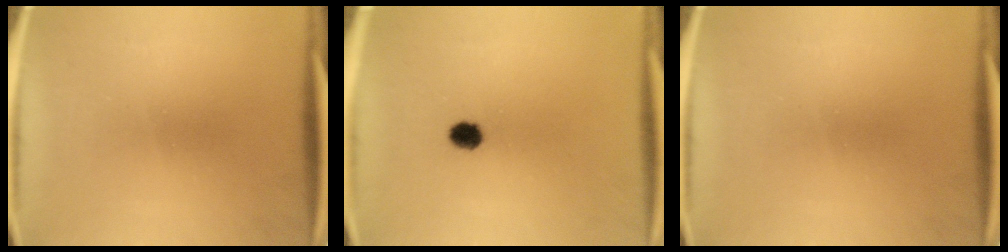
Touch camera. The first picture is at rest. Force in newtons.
{"total": 3.1}
{"total": 0.0}